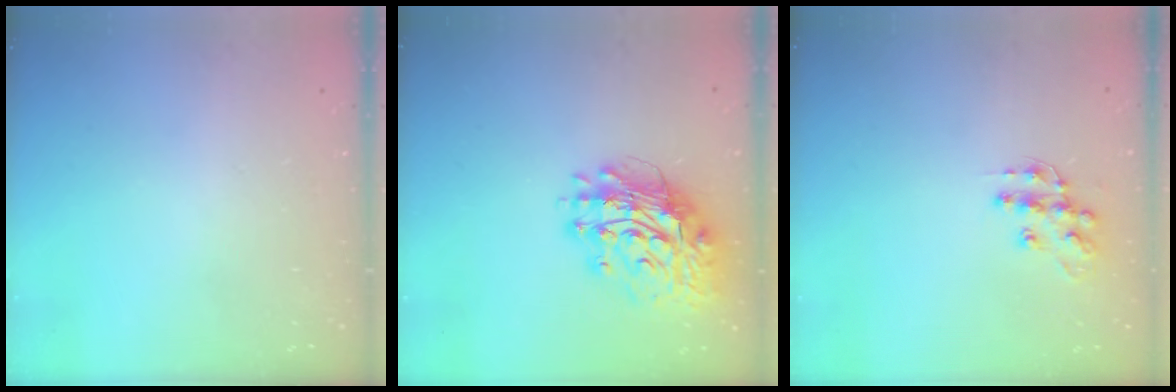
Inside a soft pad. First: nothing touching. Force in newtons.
{"total": 16.0, "press": 15.9, "slide": 2.1}
{"total": 10.6, "press": 10.6, "slide": 0.6}